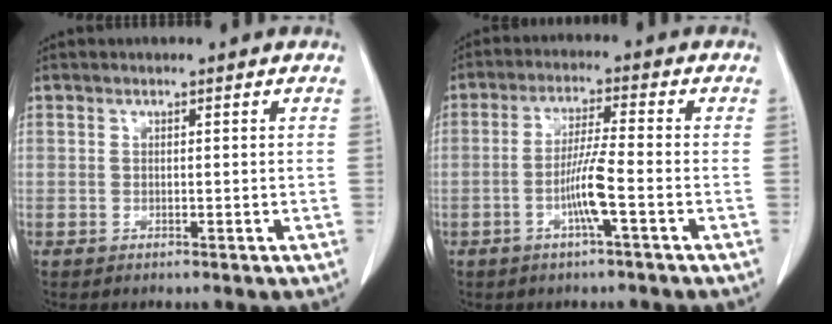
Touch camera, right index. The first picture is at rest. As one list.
[{"total": 5.9, "force": [-2.1, -0.4, 5.5], "torque": [-0.113, 0.000, -0.041]}]